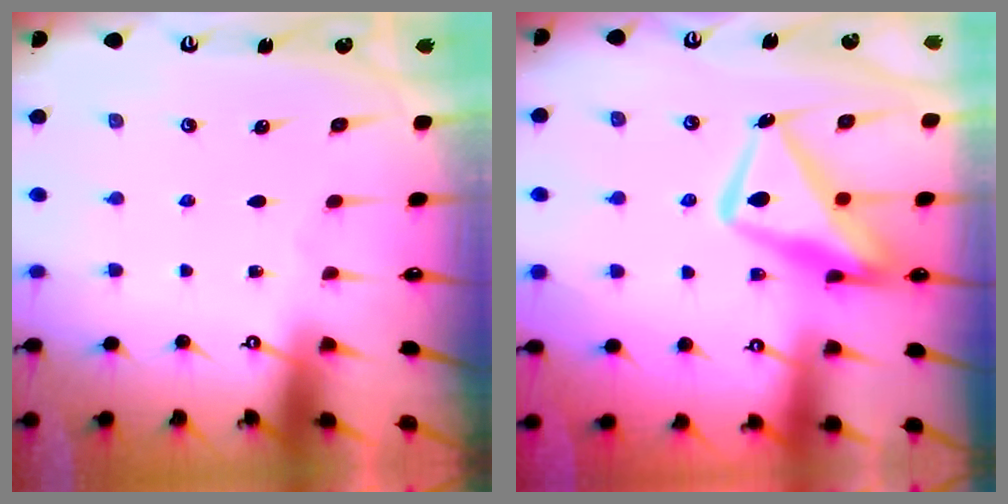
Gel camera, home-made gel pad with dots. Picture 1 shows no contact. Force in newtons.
{"total": 16.4, "press": 16.3, "slide": 1.6}